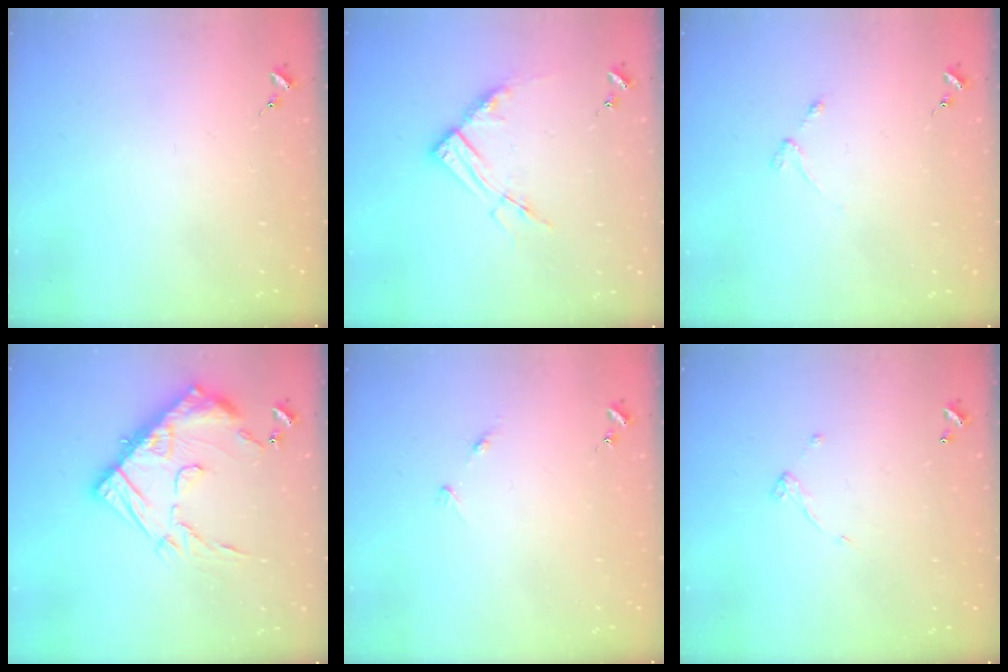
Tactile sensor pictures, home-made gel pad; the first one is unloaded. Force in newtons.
{"total": 10.3, "press": 10.2, "slide": 1.0}
{"total": 3.0, "press": 2.9, "slide": 0.5}
{"total": 20.3, "press": 20.3, "slide": 1.1}
{"total": 5.1, "press": 5.1, "slide": 0.6}
{"total": 4.4, "press": 4.4, "slide": 0.2}